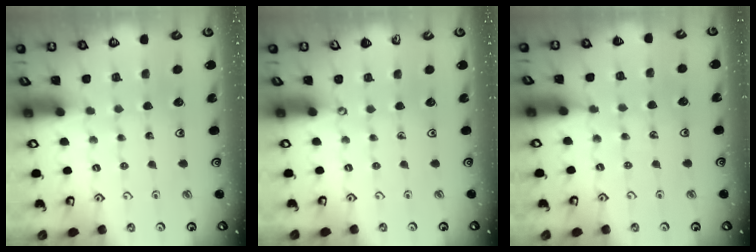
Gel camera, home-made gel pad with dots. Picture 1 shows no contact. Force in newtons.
{"total": 0.0}
{"total": 4.7, "press": 4.2, "slide": 2.1}